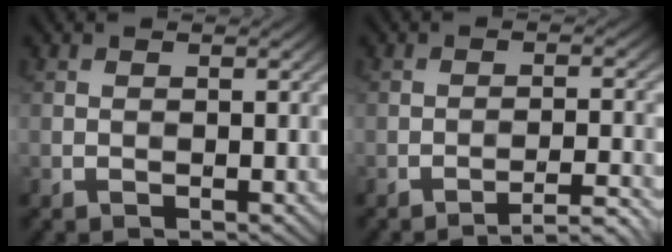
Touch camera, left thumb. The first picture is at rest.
{"total": 4.2, "force": [-3.4, 0.3, 2.4], "torque": [-0.038, 0.016, -0.056]}